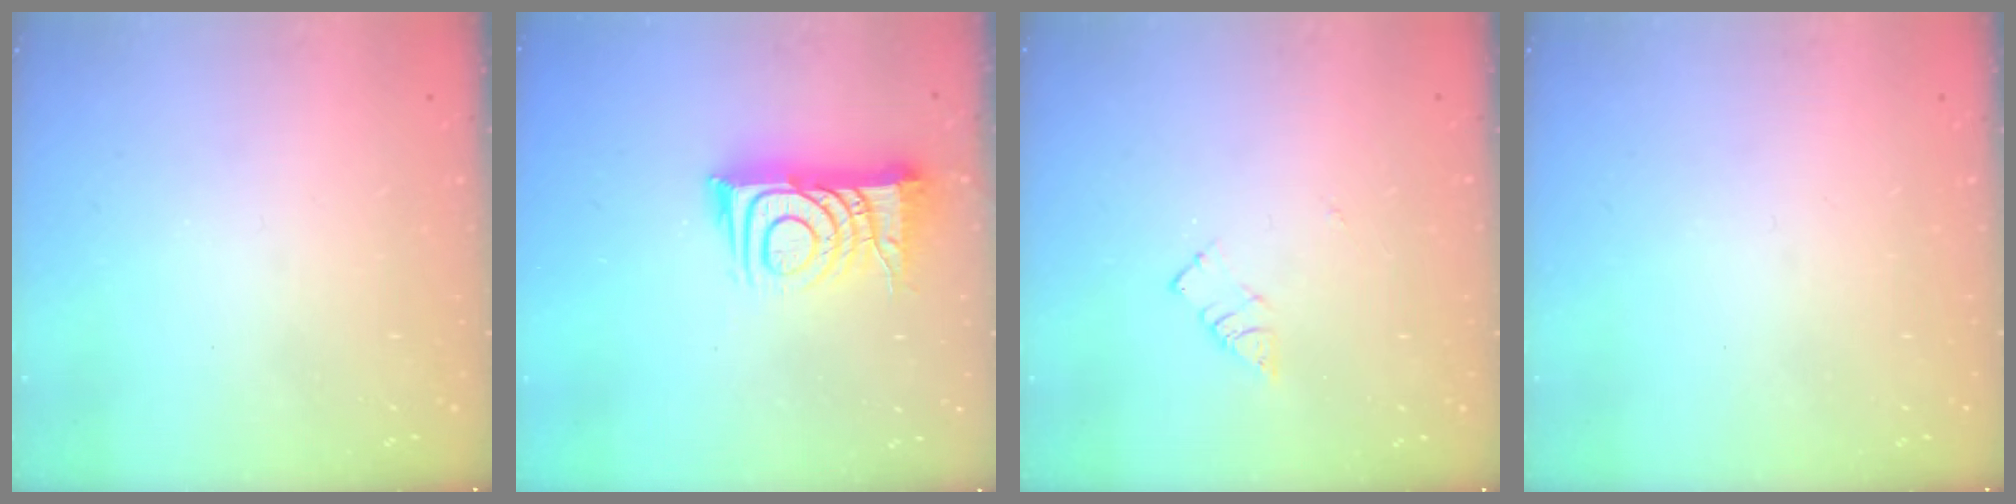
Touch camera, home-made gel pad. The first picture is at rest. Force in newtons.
{"total": 13.1, "press": 13.0, "slide": 1.0}
{"total": 4.9, "press": 4.9, "slide": 0.7}
{"total": 0.0}